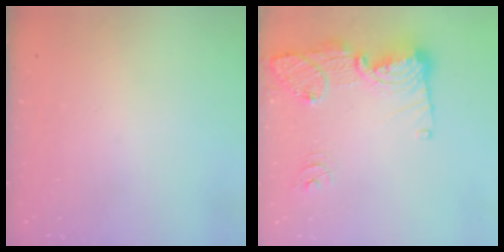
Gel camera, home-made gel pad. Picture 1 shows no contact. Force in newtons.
{"total": 17.6, "press": 17.3, "slide": 3.3}